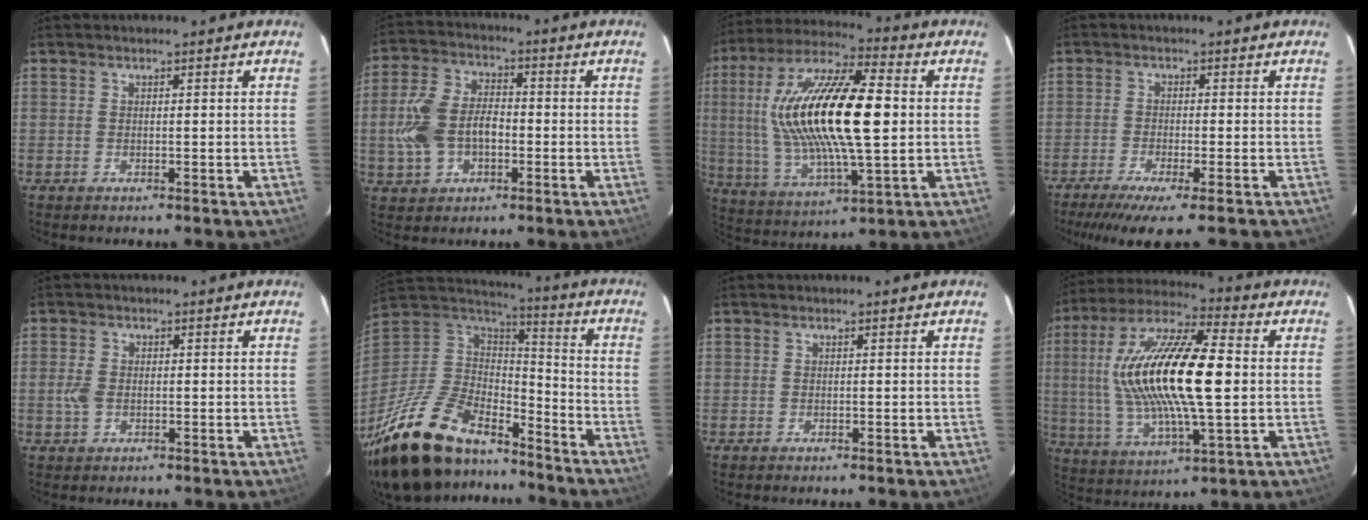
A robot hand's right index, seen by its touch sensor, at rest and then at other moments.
{"total": 11.3, "force": [-2.1, 7.4, 8.3], "torque": [-0.182, 0.014, -0.032]}
{"total": 23.9, "force": [2.6, 7.4, 22.5], "torque": [-0.439, 0.012, 0.048]}
{"total": 8.7, "force": [-6.7, 0.1, 5.6], "torque": [-0.118, -0.032, -0.114]}
{"total": 2.9, "force": [-0.4, 2.1, 2.1], "torque": [-0.048, 0.002, -0.005]}
{"total": 30.6, "force": [-22.3, 13.3, 16.2], "torque": [-0.342, -0.006, -0.361]}
{"total": 0.0}
{"total": 22.6, "force": [1.9, 6.5, 21.6], "torque": [-0.419, 0.010, 0.032]}